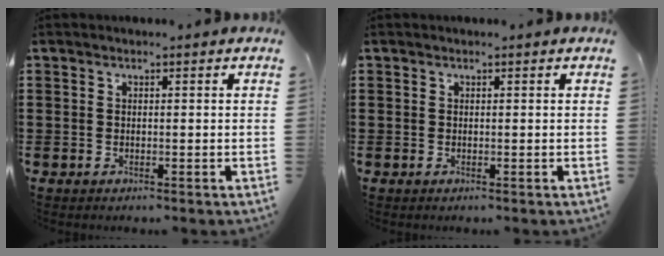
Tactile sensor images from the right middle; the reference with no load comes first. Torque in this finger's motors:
{"motor_torque": [0.03, -0.03, 0.00, 0.01]}